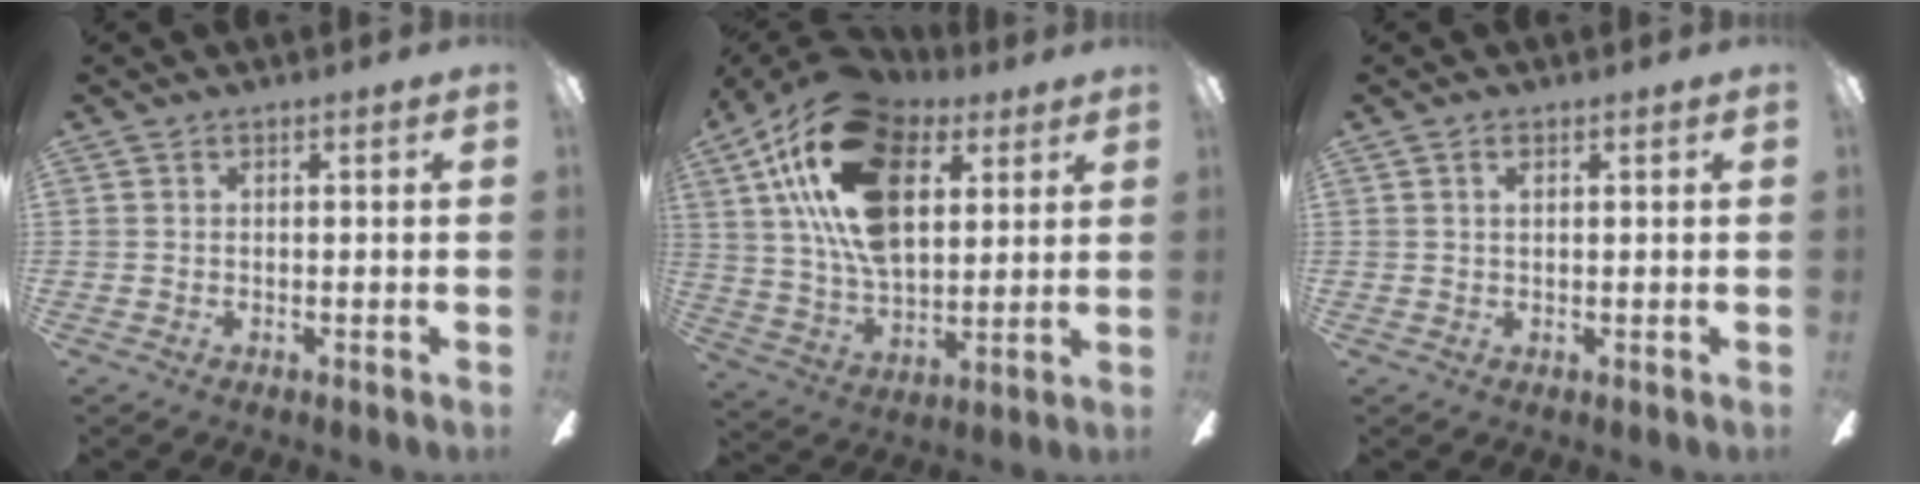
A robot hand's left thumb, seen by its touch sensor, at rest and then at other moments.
{"total": 24.8, "force": [11.1, 14.0, 17.2], "torque": [-0.339, -0.026, 0.190]}
{"total": 1.4, "force": [0.6, 0.7, 1.1], "torque": [-0.025, 0.003, 0.010]}